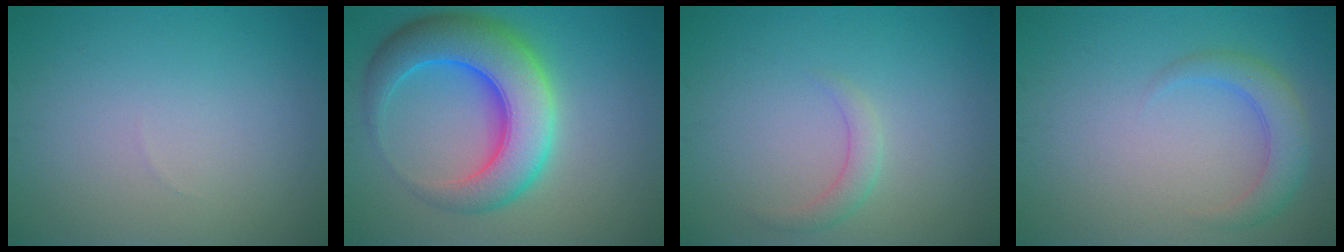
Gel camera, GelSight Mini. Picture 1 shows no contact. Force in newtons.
{"total": 9.6, "press": 9.6, "slide": 0.3}
{"total": 1.6, "press": 1.6, "slide": 0.1}
{"total": 3.0, "press": 3.0, "slide": 0.1}